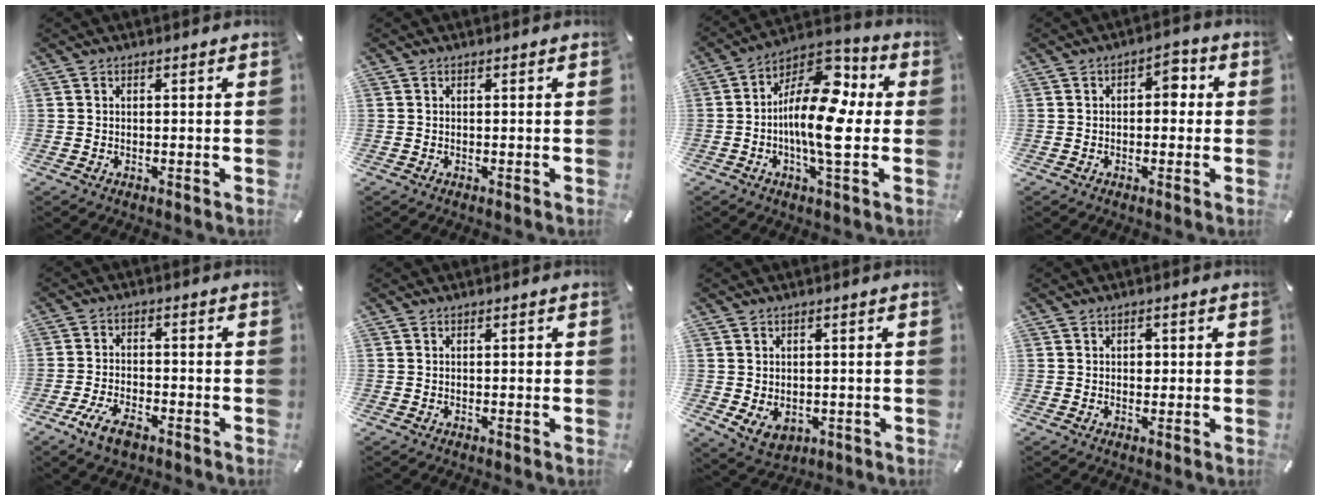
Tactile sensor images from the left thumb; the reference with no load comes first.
{"total": 0.0}
{"total": 16.8, "force": [-0.6, 7.6, 15.0], "torque": [-0.255, -0.014, -0.009]}
{"total": 3.9, "force": [-0.2, 2.7, 2.9], "torque": [-0.027, 0.003, -0.015]}
{"total": 7.1, "force": [-4.1, 3.5, 4.6], "torque": [-0.100, 0.013, -0.078]}
{"total": 0.7, "force": [0.0, 0.5, 0.5], "torque": [-0.009, 0.002, -0.001]}
{"total": 4.9, "force": [-0.5, 4.2, 2.5], "torque": [-0.047, 0.005, -0.007]}
{"total": 1.8, "force": [0.1, 1.4, 1.1], "torque": [-0.006, 0.000, -0.005]}